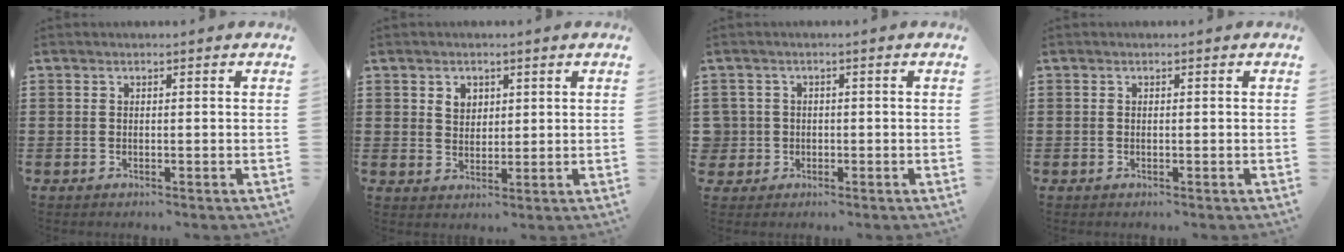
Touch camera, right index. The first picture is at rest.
{"total": 2.6, "force": [1.4, 2.1, 0.8], "torque": [-0.024, 0.008, 0.025]}
{"total": 2.5, "force": [-0.3, 2.5, 0.2], "torque": [-0.024, 0.005, -0.014]}
{"total": 0.0}